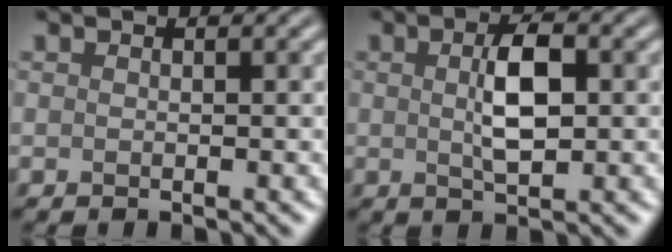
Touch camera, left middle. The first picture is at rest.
{"total": 4.0, "force": [0.4, 1.6, 3.7], "torque": [-0.075, 0.003, 0.007]}